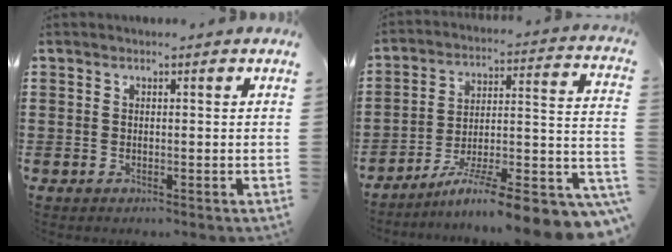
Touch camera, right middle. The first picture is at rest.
{"total": 9.2, "force": [-6.9, -0.2, 6.0], "torque": [-0.084, -0.014, -0.133]}